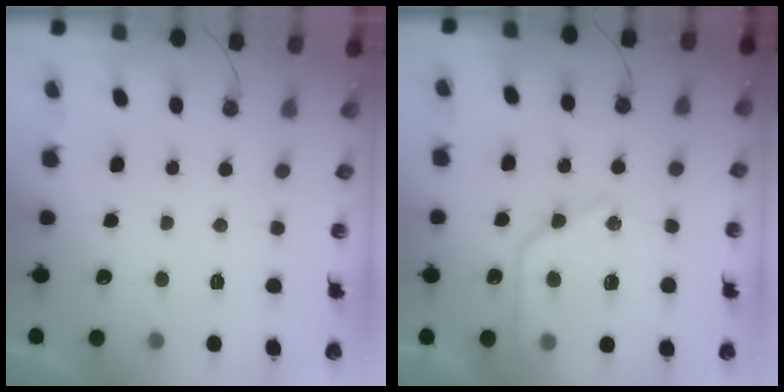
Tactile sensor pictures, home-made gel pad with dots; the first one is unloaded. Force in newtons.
{"total": 18.0, "press": 17.9, "slide": 1.9}